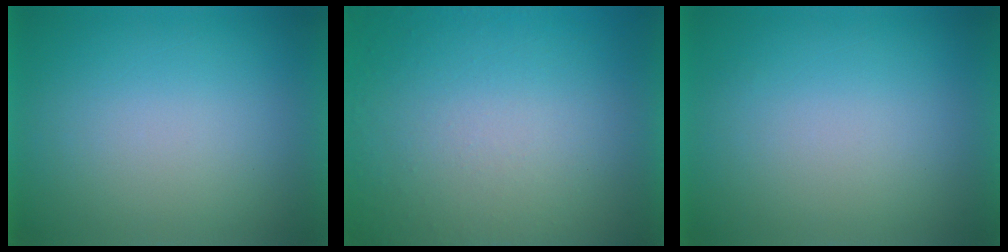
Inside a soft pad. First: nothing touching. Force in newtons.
{"total": 8.4}
{"total": 0.0}